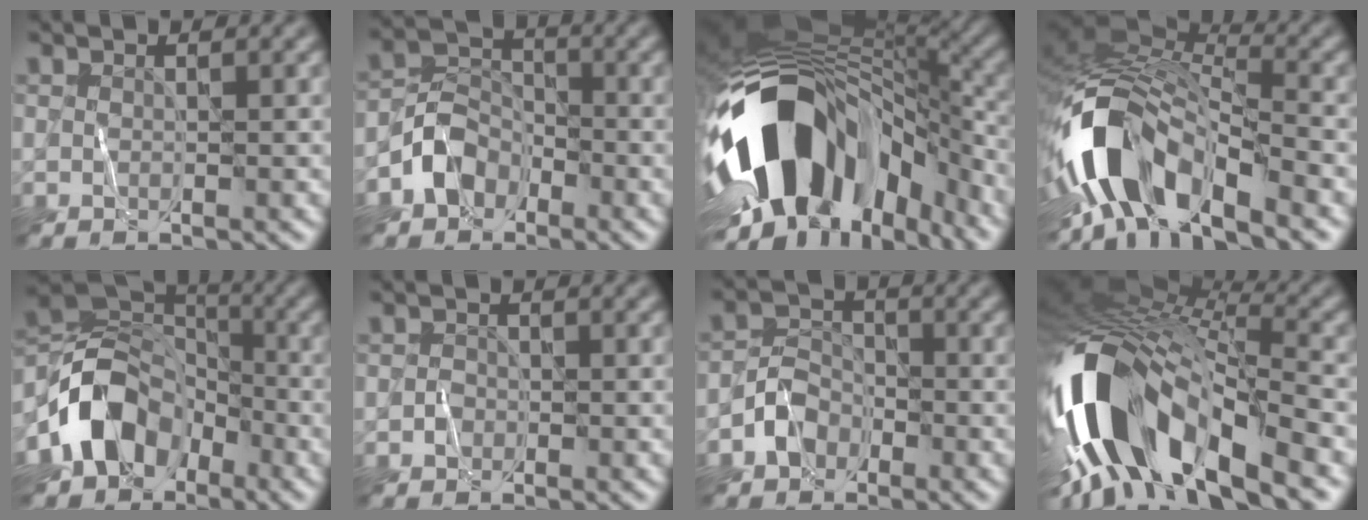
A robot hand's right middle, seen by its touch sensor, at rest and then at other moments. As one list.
[{"total": 3.7, "force": [-2.2, 2.7, 1.1], "torque": [-0.017, 0.010, -0.050]}, {"total": 16.1, "force": [-5.4, 10.1, 11.4], "torque": [-0.206, -0.010, -0.082]}, {"total": 10.9, "force": [-6.0, 4.6, 7.8], "torque": [-0.140, 0.010, -0.117]}, {"total": 9.0, "force": [-4.5, 6.4, 4.4], "torque": [-0.066, 0.006, -0.099]}, {"total": 0.7, "force": [-0.3, 0.6, 0.1], "torque": [0.002, 0.005, -0.006]}, {"total": 2.8, "force": [-1.6, 2.1, 0.8], "torque": [-0.009, 0.013, -0.036]}, {"total": 15.4, "force": [-6.0, 7.1, 12.2], "torque": [-0.246, 0.022, -0.118]}]